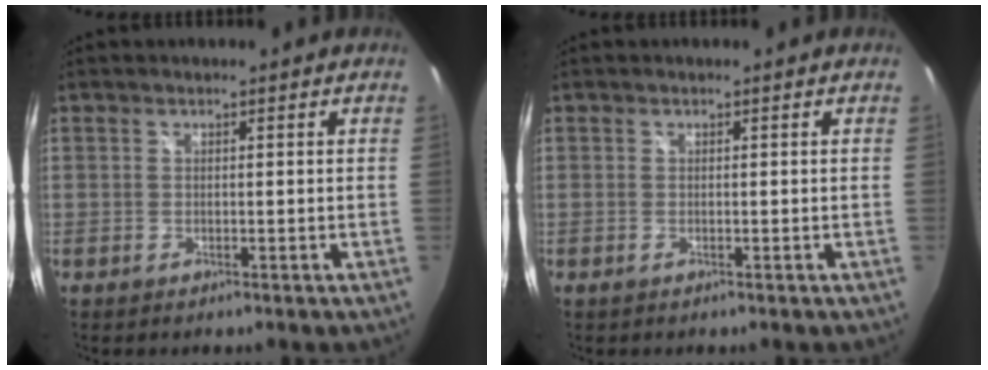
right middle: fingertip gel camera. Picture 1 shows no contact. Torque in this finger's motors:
{"motor_torque": [-0.02, 0.02, 0.00, -0.01]}